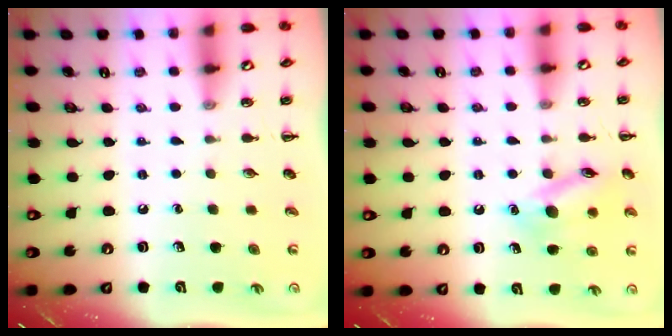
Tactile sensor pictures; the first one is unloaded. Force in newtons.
{"total": 12.8, "press": 12.8, "slide": 0.8}